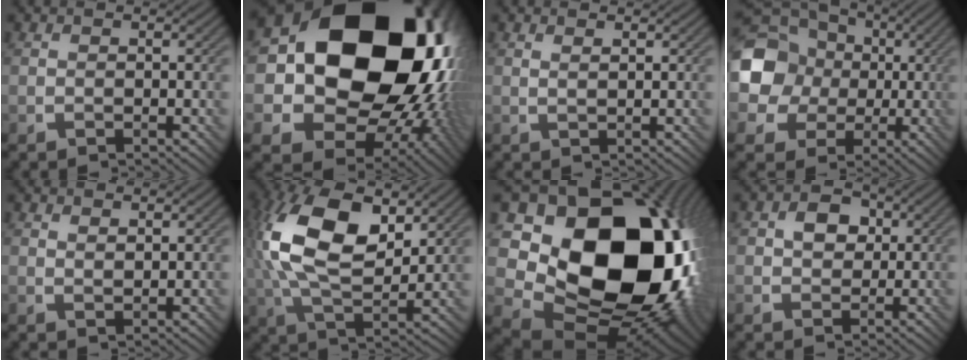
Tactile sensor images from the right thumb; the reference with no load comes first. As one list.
[{"total": 24.9, "force": [4.8, 20.1, 13.8], "torque": [-0.278, -0.027, 0.089]}, {"total": 1.0, "force": [0.7, 0.1, 0.8], "torque": [-0.014, -0.002, 0.014]}, {"total": 15.2, "force": [0.7, 13.8, 6.4], "torque": [-0.176, -0.004, -0.025]}, {"total": 1.4, "force": [1.1, 0.4, 0.7], "torque": [-0.015, -0.005, 0.024]}, {"total": 16.3, "force": [4.8, 8.6, 13.0], "torque": [-0.292, 0.014, 0.087]}, {"total": 21.9, "force": [2.5, 16.9, 13.6], "torque": [-0.270, -0.056, 0.097]}, {"total": 4.0, "force": [0.6, 3.3, 2.2], "torque": [-0.038, 0.008, 0.002]}]